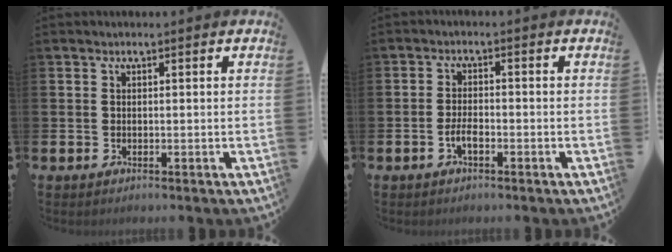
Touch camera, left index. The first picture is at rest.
{"total": 2.3, "force": [-1.0, 0.9, 1.9], "torque": [-0.031, 0.000, -0.021]}